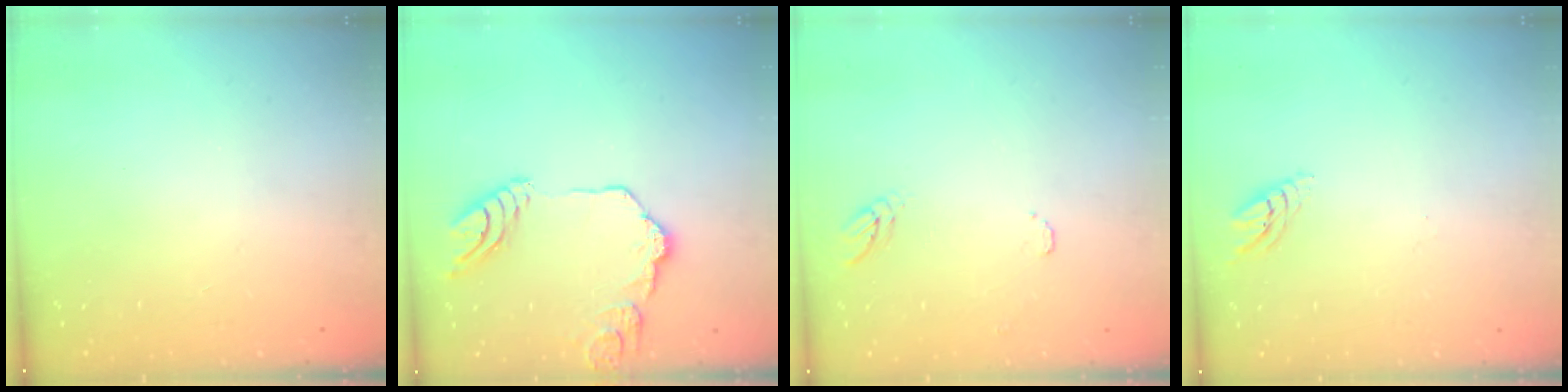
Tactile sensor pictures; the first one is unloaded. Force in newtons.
{"total": 14.6, "press": 14.4, "slide": 1.9}
{"total": 6.9, "press": 6.9, "slide": 0.5}
{"total": 4.4, "press": 4.4, "slide": 0.2}